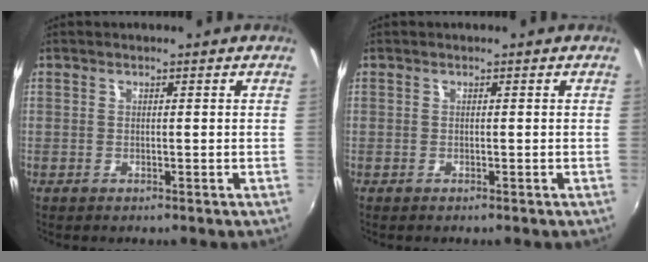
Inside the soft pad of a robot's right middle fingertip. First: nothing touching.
{"total": 0.0}